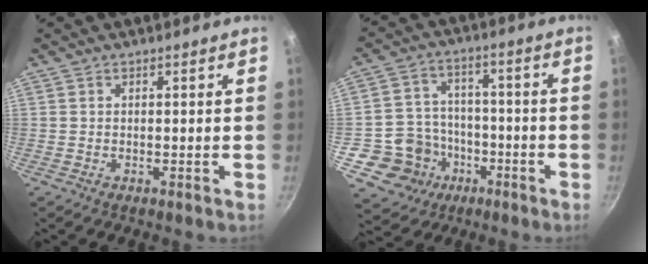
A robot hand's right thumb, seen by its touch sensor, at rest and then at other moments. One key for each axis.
{"total": 12.1, "fx": -4.4, "fy": 11.0, "fz": 2.8, "tx": -0.011, "ty": 0.052, "tz": -0.066}